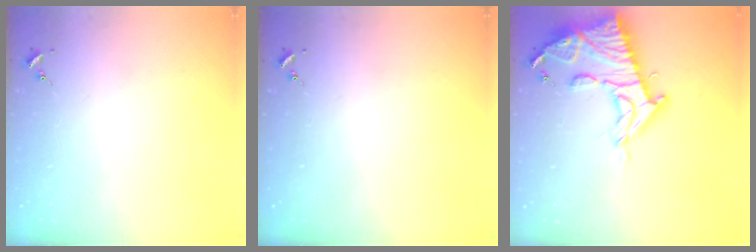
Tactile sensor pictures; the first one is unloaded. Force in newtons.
{"total": 0.0}
{"total": 19.3, "press": 19.3, "slide": 1.6}